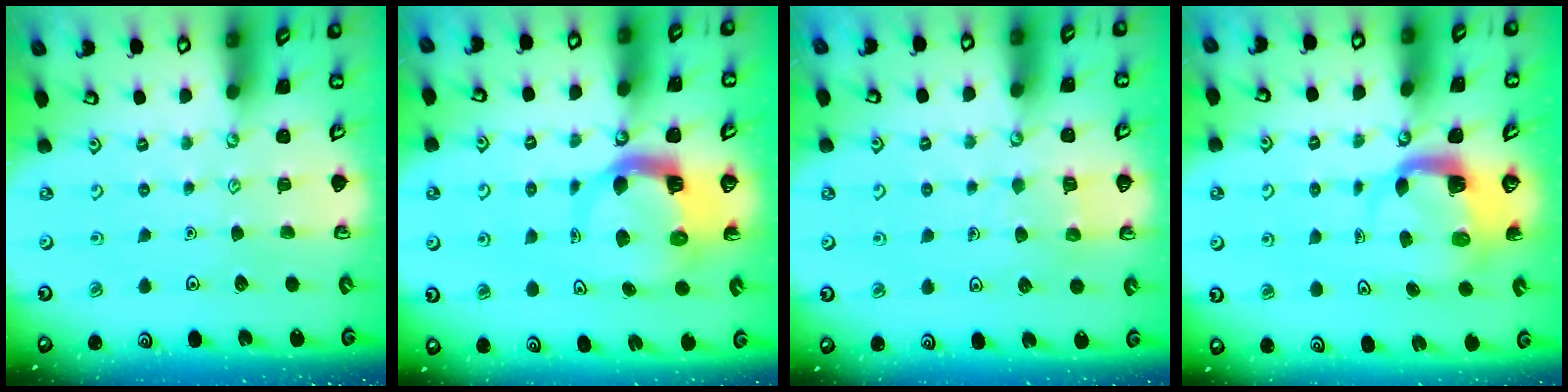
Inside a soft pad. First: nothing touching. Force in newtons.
{"total": 6.8, "press": 6.7, "slide": 1.0}
{"total": 5.4, "press": 5.4, "slide": 0.3}
{"total": 3.9, "press": 3.8, "slide": 0.5}